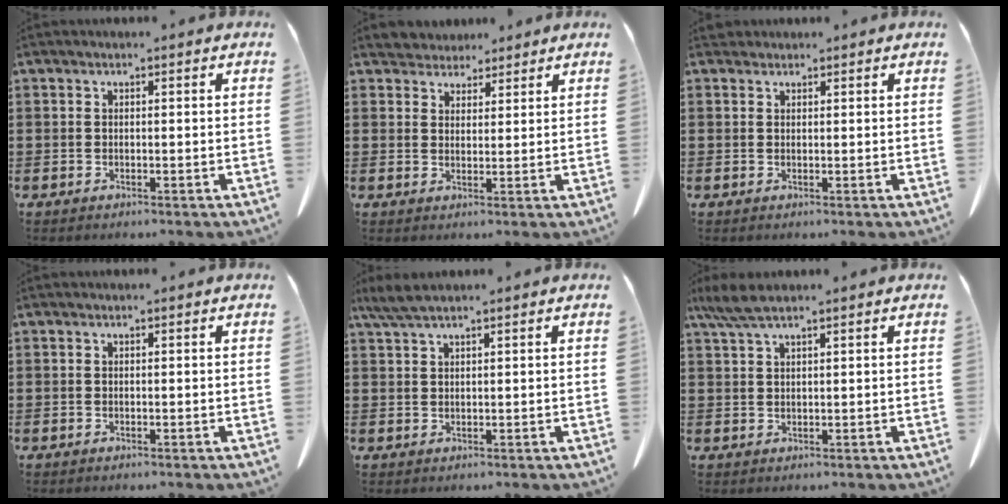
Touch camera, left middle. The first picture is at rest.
{"total": 3.6, "force": [3.4, 1.3, 0.0], "torque": [-0.011, -0.004, 0.066]}
{"total": 1.0, "force": [0.9, 0.4, 0.1], "torque": [-0.005, 0.001, 0.020]}
{"total": 0.0}
{"total": 2.8, "force": [2.1, 0.2, 1.9], "torque": [-0.041, 0.000, 0.040]}
{"total": 3.8, "force": [2.7, 0.6, 2.7], "torque": [-0.057, 0.001, 0.051]}